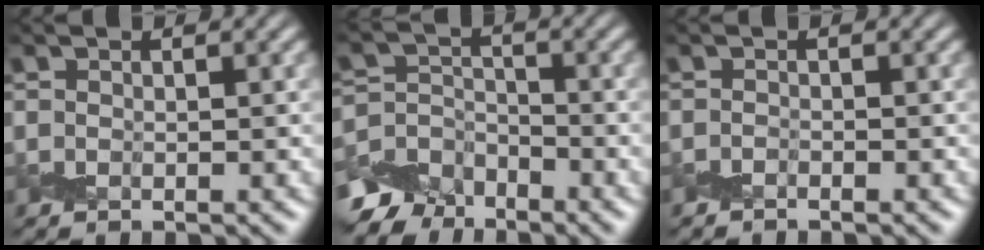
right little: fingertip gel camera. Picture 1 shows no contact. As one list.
[{"total": 5.4, "force": [-4.4, 2.9, 0.9], "torque": [-0.005, -0.006, -0.083]}, {"total": 0.7, "force": [-0.7, -0.2, -0.1], "torque": [0.003, 0.002, -0.016]}]